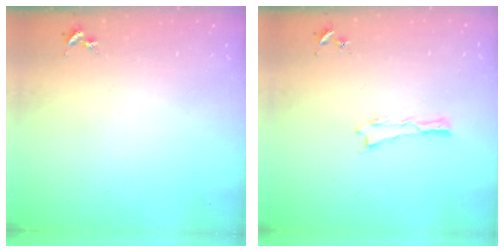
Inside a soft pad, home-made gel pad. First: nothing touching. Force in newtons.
{"total": 0.0}